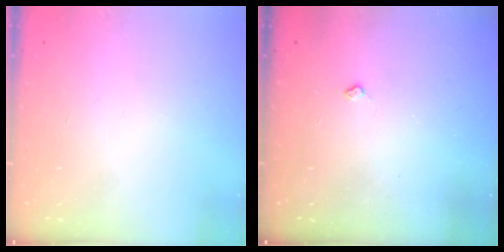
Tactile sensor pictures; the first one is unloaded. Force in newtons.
{"total": 2.7, "press": 2.6, "slide": 0.4}